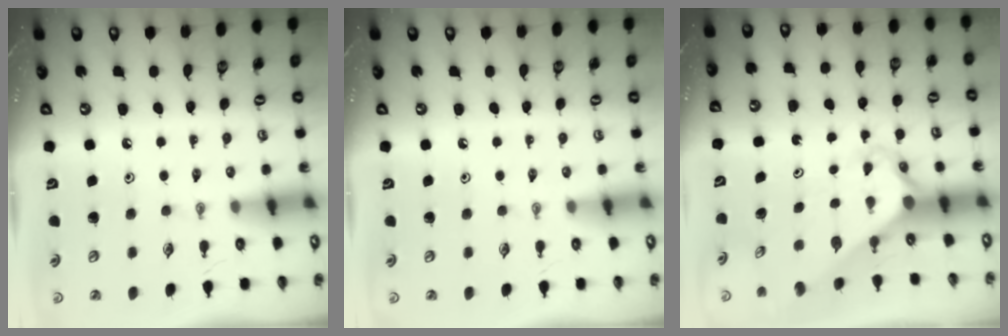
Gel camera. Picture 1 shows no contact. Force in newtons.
{"total": 0.0}
{"total": 2.8, "press": 2.8, "slide": 0.2}